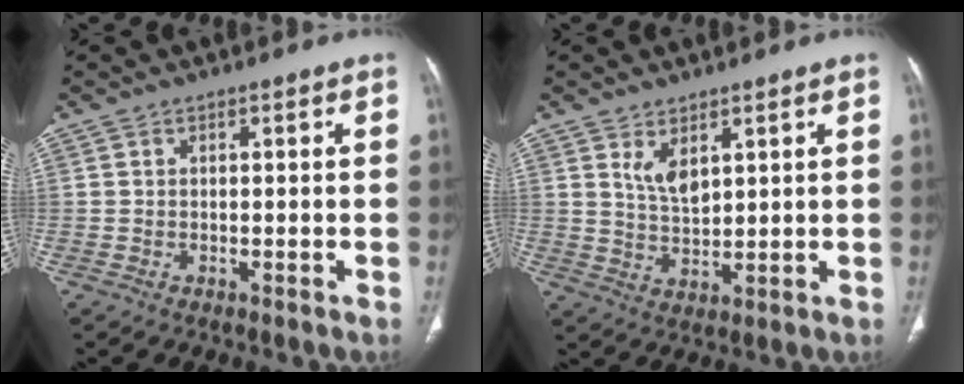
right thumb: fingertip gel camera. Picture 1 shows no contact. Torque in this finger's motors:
{"motor_torque": [-0.11, 0.26, -0.12, 0.06, 0.08]}